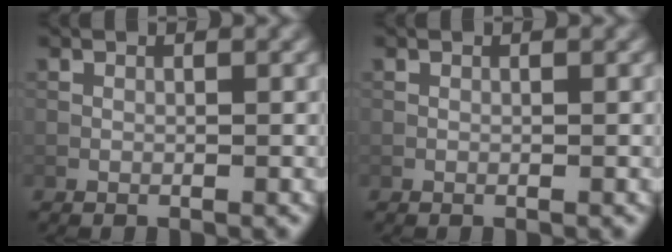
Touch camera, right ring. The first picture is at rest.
{"total": 0.0}